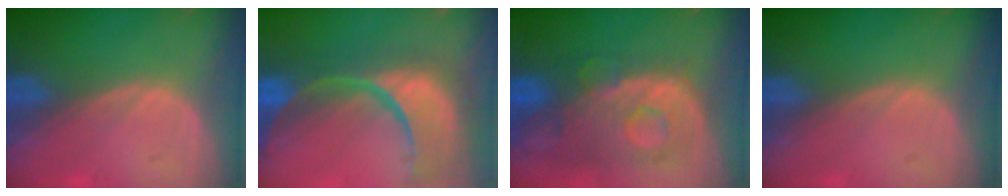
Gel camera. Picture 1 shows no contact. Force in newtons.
{"total": 14.8, "press": 11.7, "slide": 9.0}
{"total": 11.2, "press": 9.7, "slide": 5.6}
{"total": 0.0}